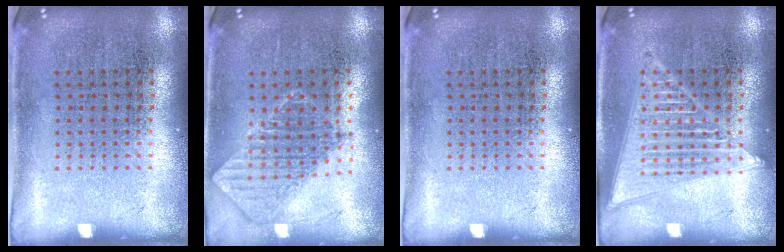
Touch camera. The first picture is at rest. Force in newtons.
{"total": 0.9, "press": 0.9, "slide": 0.1}
{"total": 0.0}
{"total": 3.2, "press": 3.2, "slide": 0.4}